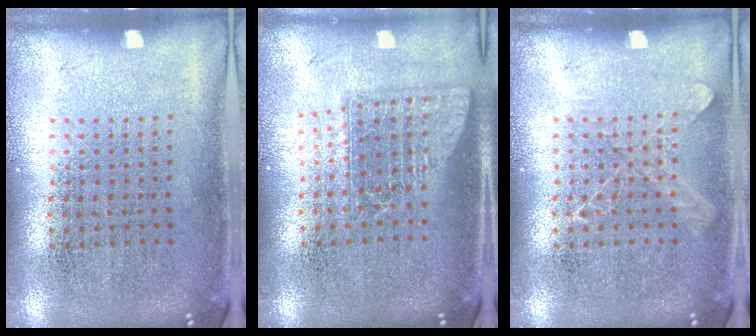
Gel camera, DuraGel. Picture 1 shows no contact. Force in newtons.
{"total": 1.6, "press": 1.2, "slide": 1.0}
{"total": 1.0, "press": 1.0, "slide": 0.3}